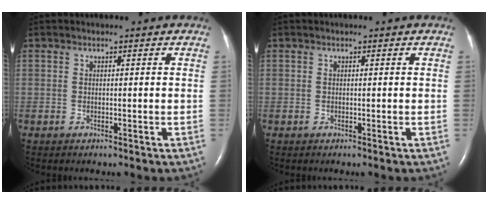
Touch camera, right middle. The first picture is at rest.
{"total": 0.0}